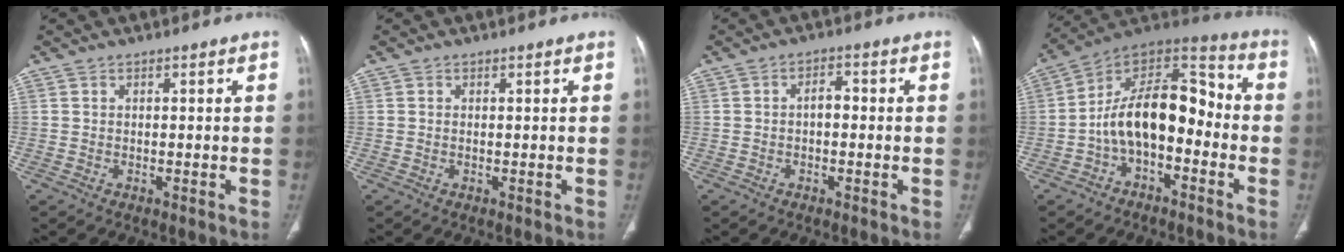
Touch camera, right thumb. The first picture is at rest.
{"total": 0.0}
{"total": 2.8, "force": [-0.4, 1.6, 2.2], "torque": [-0.029, 0.012, -0.011]}
{"total": 16.7, "force": [-3.2, 9.6, 13.3], "torque": [-0.189, 0.074, -0.065]}